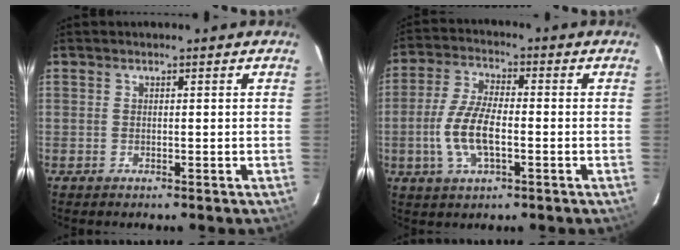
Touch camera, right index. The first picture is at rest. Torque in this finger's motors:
{"motor_torque": [1.51, -0.38, 0.81, 0.21]}